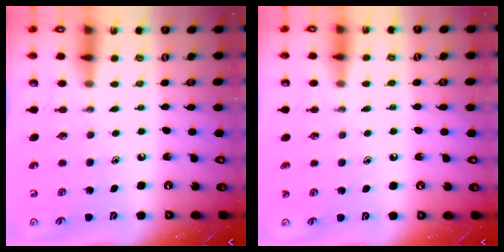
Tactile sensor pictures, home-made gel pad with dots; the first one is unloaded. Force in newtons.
{"total": 3.3, "press": 3.3, "slide": 0.4}